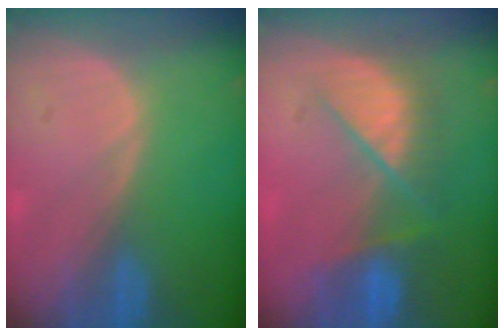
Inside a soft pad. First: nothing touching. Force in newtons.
{"total": 7.3, "press": 7.3, "slide": 0.3}